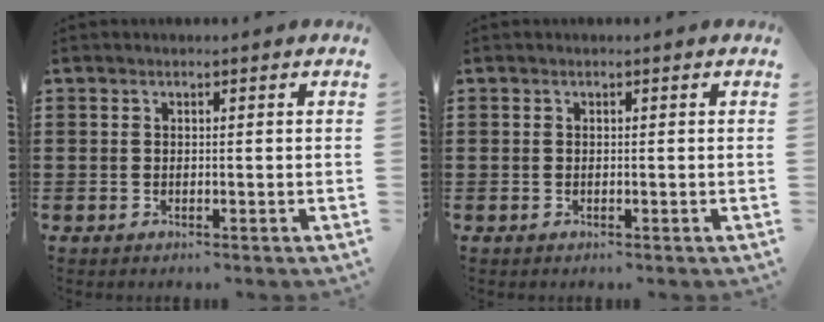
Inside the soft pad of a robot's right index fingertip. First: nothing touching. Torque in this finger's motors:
{"motor_torque": [0.18, 0.64, 0.00, 0.00]}